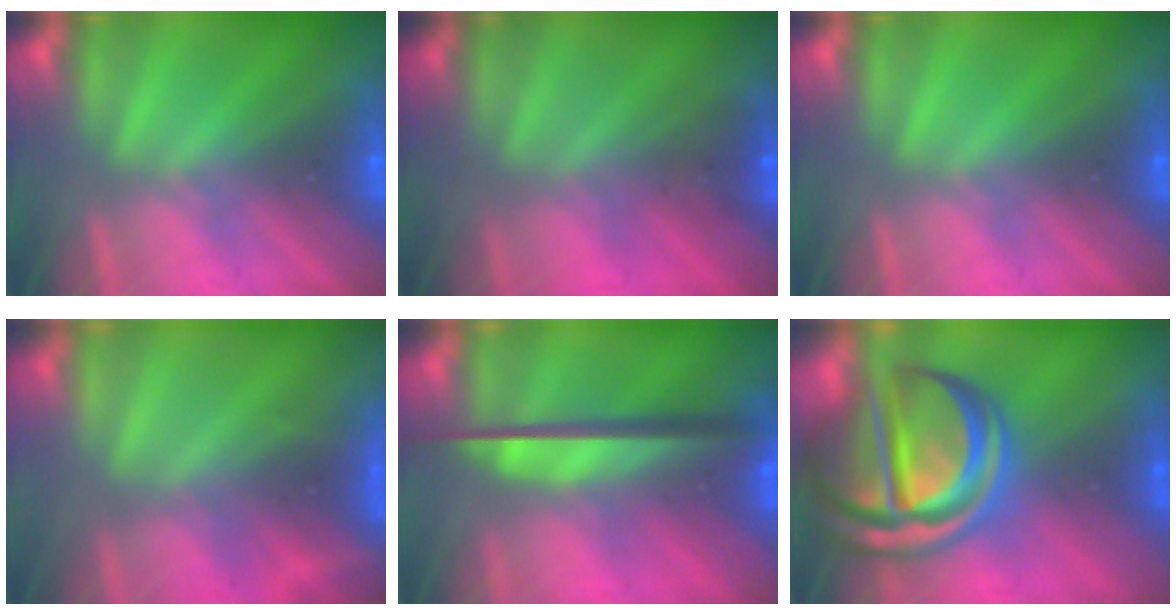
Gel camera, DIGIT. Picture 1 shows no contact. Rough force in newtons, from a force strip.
{"total": 1.3}
{"total": 0.0}
{"total": 5.0}
{"total": 9.3}
{"total": 7.1}